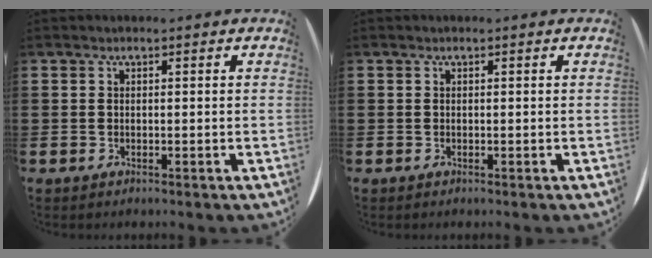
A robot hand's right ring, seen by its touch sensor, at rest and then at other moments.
{"total": 0.0}